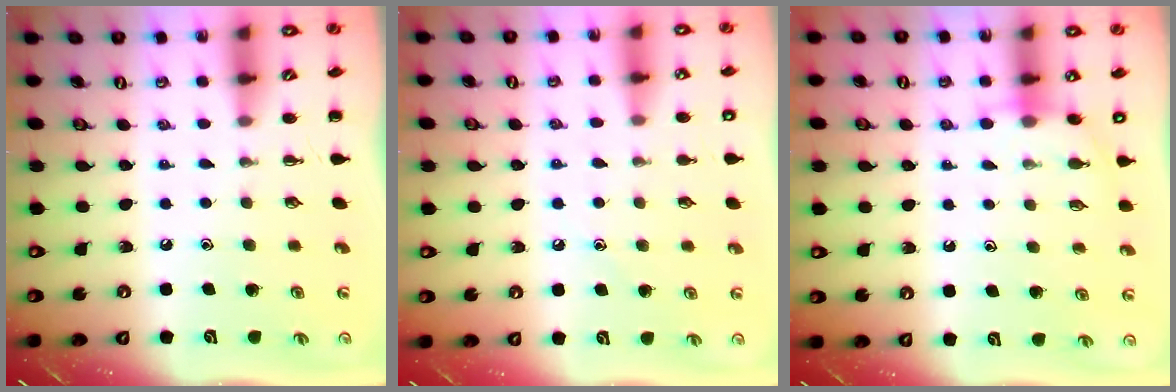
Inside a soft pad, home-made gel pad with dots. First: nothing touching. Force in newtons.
{"total": 7.9, "press": 7.5, "slide": 2.5}
{"total": 6.4, "press": 6.3, "slide": 1.3}